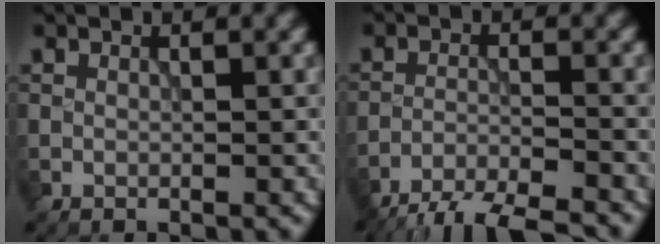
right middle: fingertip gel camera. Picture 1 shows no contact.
{"total": 7.6, "force": [-7.0, 1.2, 2.7], "torque": [-0.049, -0.014, -0.109]}